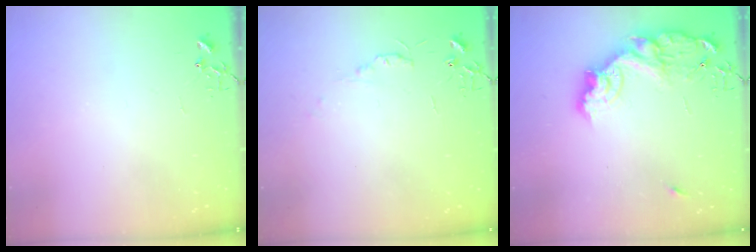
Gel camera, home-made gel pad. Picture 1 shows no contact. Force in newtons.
{"total": 4.8, "press": 4.8, "slide": 0.7}
{"total": 15.3, "press": 15.2, "slide": 1.1}